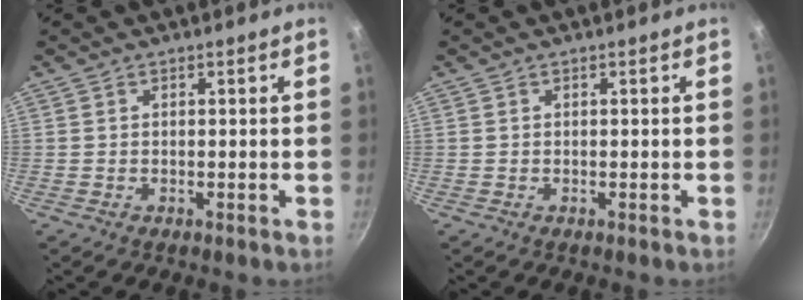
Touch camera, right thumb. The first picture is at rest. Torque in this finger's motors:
{"motor_torque": [0.00, 0.00, -0.06, 0.06, 0.00]}